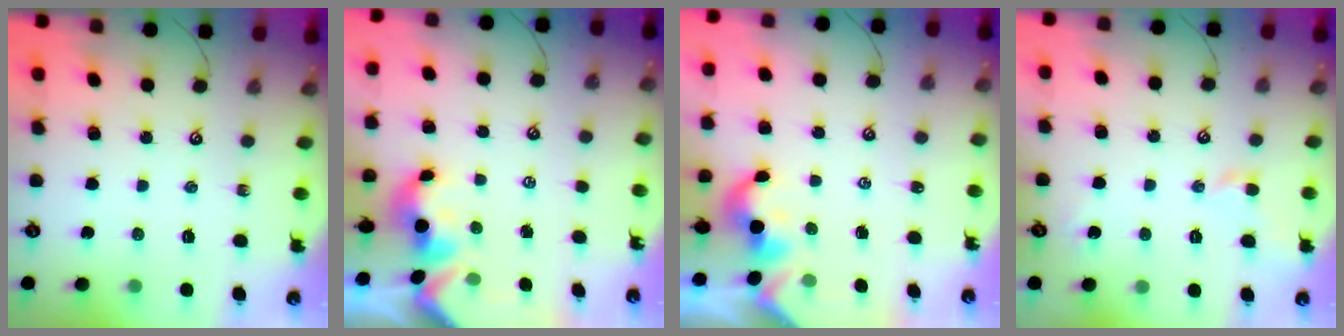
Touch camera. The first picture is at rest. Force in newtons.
{"total": 1.5, "press": 1.3, "slide": 0.7}
{"total": 2.1, "press": 2.1, "slide": 0.2}
{"total": 1.3, "press": 1.2, "slide": 0.4}